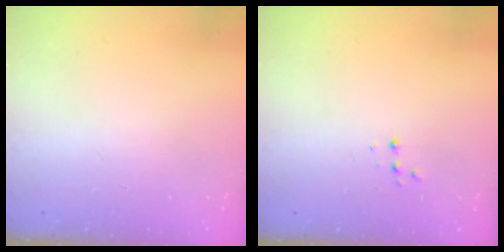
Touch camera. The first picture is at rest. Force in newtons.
{"total": 4.1, "press": 4.0, "slide": 0.8}